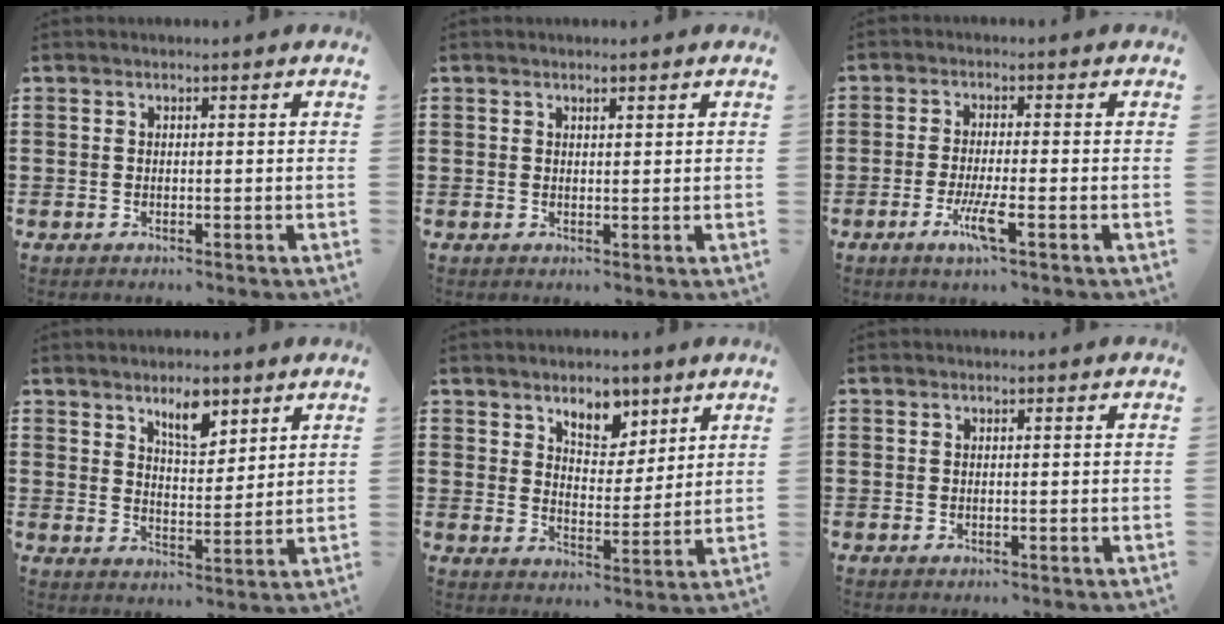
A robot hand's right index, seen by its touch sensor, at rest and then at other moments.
{"total": 0.8, "force": [0.7, 0.3, 0.3], "torque": [-0.008, 0.002, 0.013]}
{"total": 5.0, "force": [-2.3, 0.5, 4.4], "torque": [-0.093, -0.015, -0.044]}
{"total": 5.8, "force": [4.0, 2.2, 3.5], "torque": [-0.055, -0.006, 0.067]}
{"total": 6.2, "force": [4.5, 3.5, 2.3], "torque": [-0.042, -0.009, 0.078]}
{"total": 0.0}